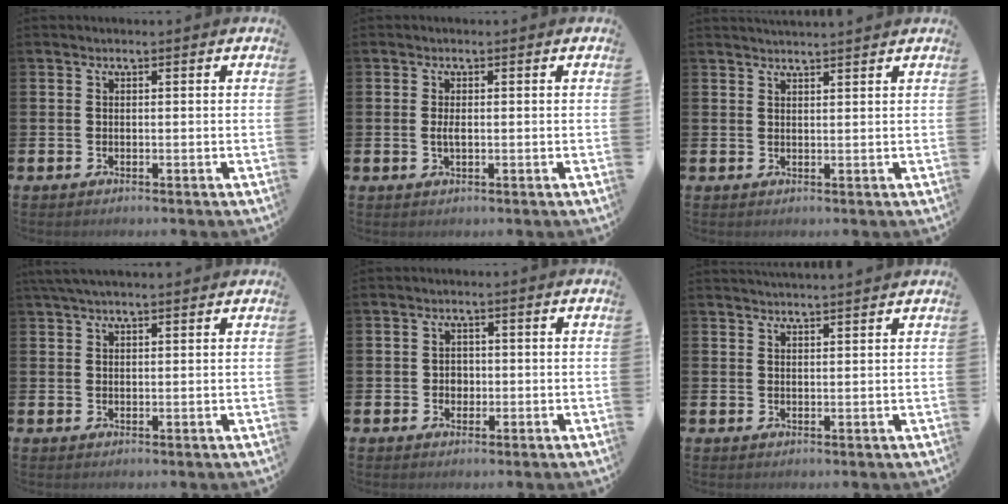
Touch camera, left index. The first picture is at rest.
{"total": 1.6, "force": [0.0, 0.6, 1.5], "torque": [-0.023, 0.001, -0.002]}
{"total": 2.0, "force": [2.0, -0.2, 0.0], "torque": [0.007, -0.014, 0.035]}
{"total": 3.0, "force": [2.5, 0.6, 1.5], "torque": [-0.031, 0.001, 0.045]}
{"total": 1.8, "force": [0.1, 1.7, 0.7], "torque": [0.005, 0.001, -0.006]}
{"total": 2.2, "force": [2.2, -0.3, 0.0], "torque": [-0.001, -0.010, 0.040]}